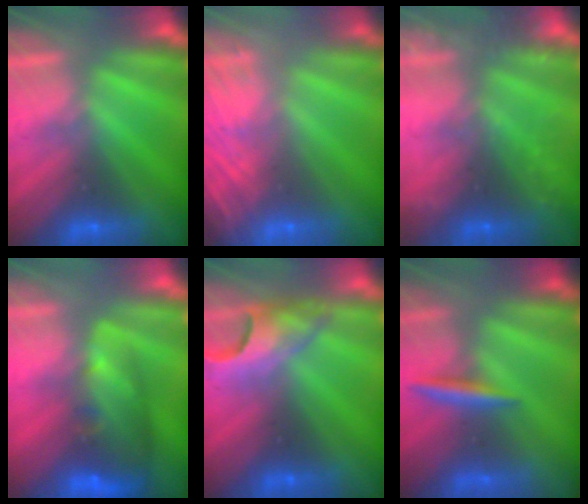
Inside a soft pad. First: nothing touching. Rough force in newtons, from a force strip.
{"total": 6.9}
{"total": 8.2}
{"total": 11.0}
{"total": 4.6}
{"total": 2.9}